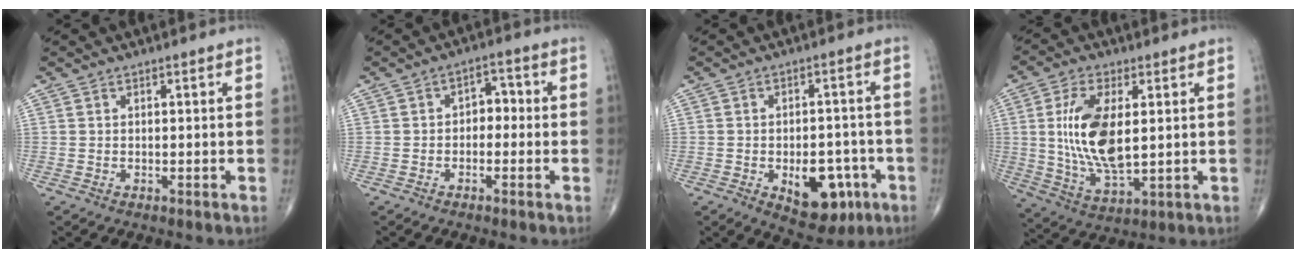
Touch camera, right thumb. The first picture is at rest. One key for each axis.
{"total": 4.0, "fx": -0.6, "fy": 2.9, "fz": 2.7, "tx": -0.018, "ty": 0.020, "tz": -0.021}
{"total": 13.6, "fx": -5.2, "fy": 7.4, "fz": 10.2, "tx": -0.108, "ty": 0.026, "tz": -0.061}
{"total": 14.3, "fx": 1.9, "fy": 6.6, "fz": 12.5, "tx": -0.245, "ty": -0.019, "tz": 0.044}